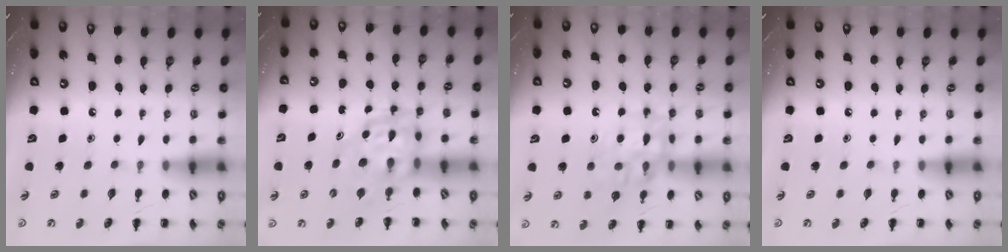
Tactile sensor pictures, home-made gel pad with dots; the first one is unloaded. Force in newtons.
{"total": 5.5, "press": 5.2, "slide": 1.7}
{"total": 13.4, "press": 13.3, "slide": 2.0}
{"total": 0.0}